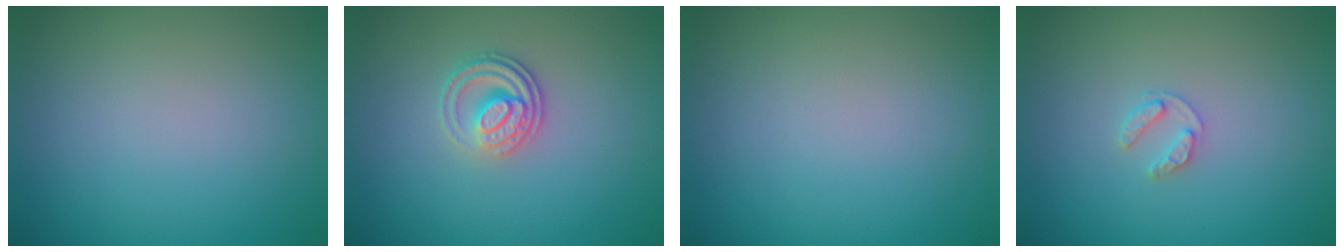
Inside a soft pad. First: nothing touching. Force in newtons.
{"total": 2.8, "press": 2.5, "slide": 1.4}
{"total": 0.0}
{"total": 1.3, "press": 1.3, "slide": 0.2}